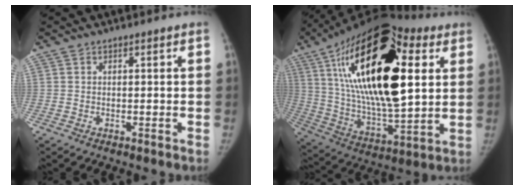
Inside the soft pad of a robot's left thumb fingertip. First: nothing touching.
{"total": 33.7, "force": [9.7, 14.2, 29.0], "torque": [-0.513, -0.012, 0.153]}